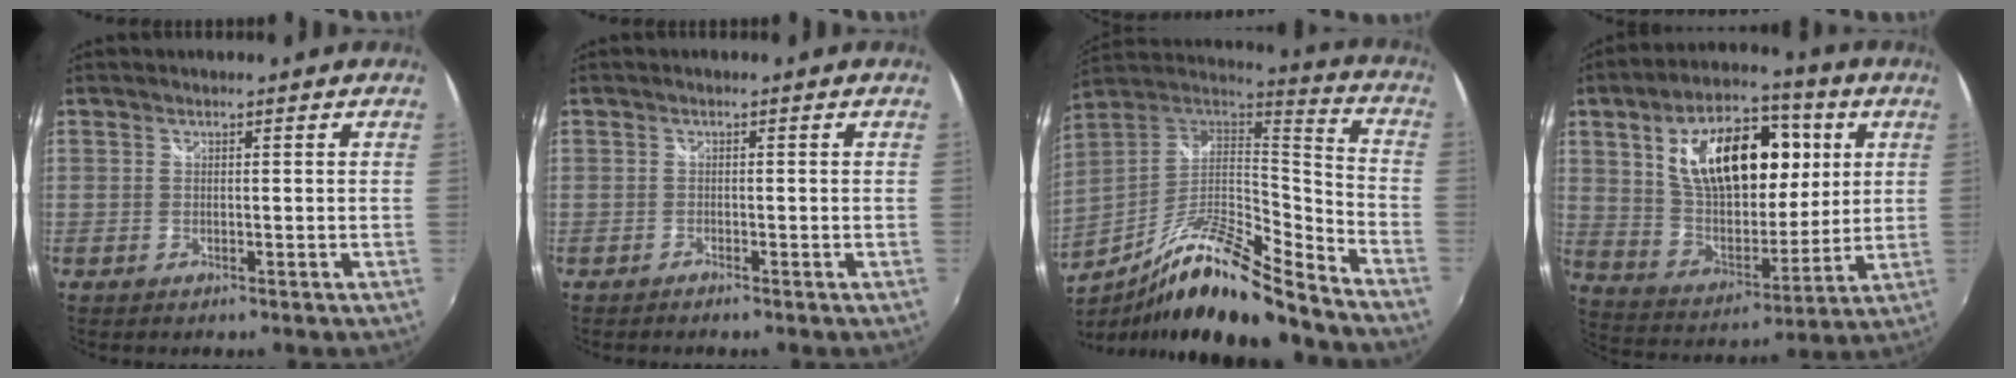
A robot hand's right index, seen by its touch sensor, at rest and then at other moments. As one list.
[{"total": 0.7, "force": [-0.7, 0.2, 0.2], "torque": [-0.007, -0.004, -0.014]}, {"total": 20.5, "force": [-14.6, 2.7, 14.1], "torque": [-0.248, -0.020, -0.265]}, {"total": 22.1, "force": [6.7, 12.0, 17.3], "torque": [-0.306, 0.019, 0.121]}]